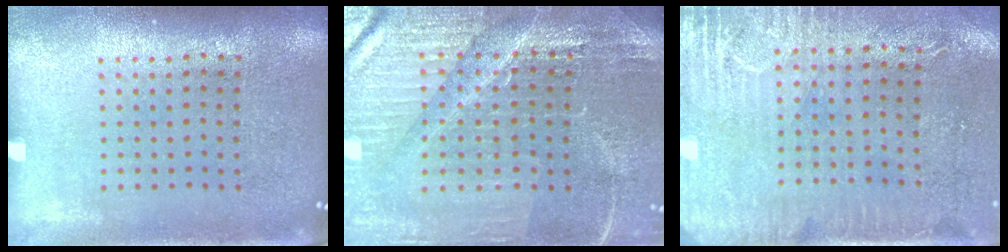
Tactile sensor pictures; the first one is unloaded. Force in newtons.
{"total": 3.8, "press": 3.8, "slide": 0.7}
{"total": 2.9, "press": 2.4, "slide": 1.6}